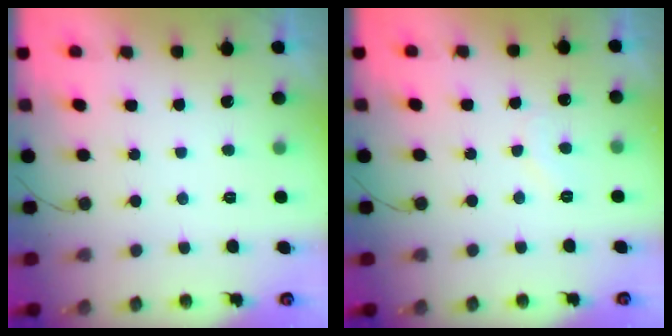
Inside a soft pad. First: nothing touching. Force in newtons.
{"total": 6.0, "press": 6.0, "slide": 0.5}